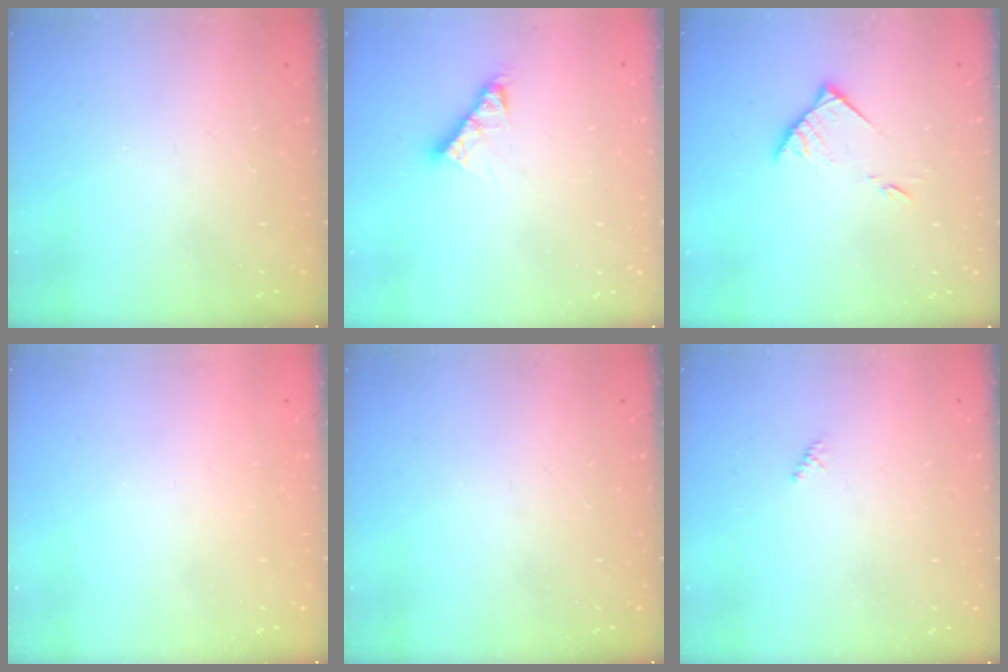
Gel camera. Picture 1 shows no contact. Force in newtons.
{"total": 4.7, "press": 4.7, "slide": 0.4}
{"total": 5.0, "press": 5.0, "slide": 0.8}
{"total": 1.3, "press": 1.3, "slide": 0.2}
{"total": 0.0}
{"total": 0.8, "press": 0.8, "slide": 0.3}